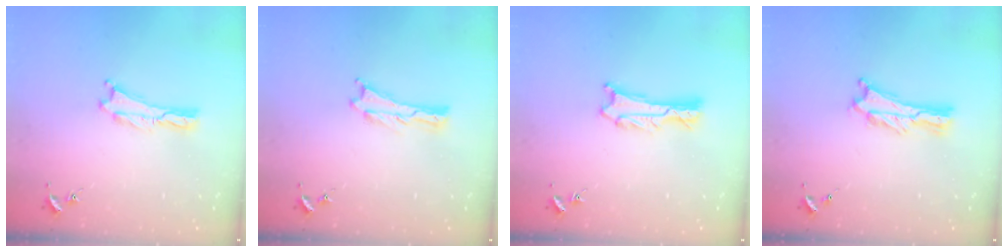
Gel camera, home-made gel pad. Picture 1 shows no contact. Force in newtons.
{"total": 0.0}
{"total": 0.9, "press": 0.9, "slide": 0.1}
{"total": 1.3, "press": 1.3, "slide": 0.3}